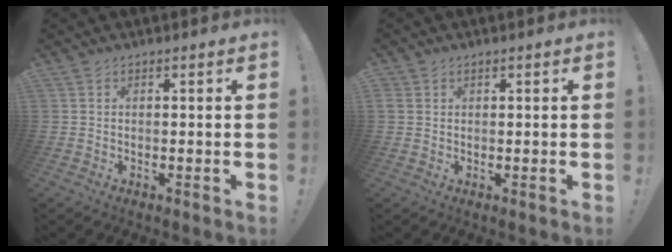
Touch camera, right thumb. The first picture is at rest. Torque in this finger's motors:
{"motor_torque": [0.13, -0.14, 0.09, -0.09, 0.05]}